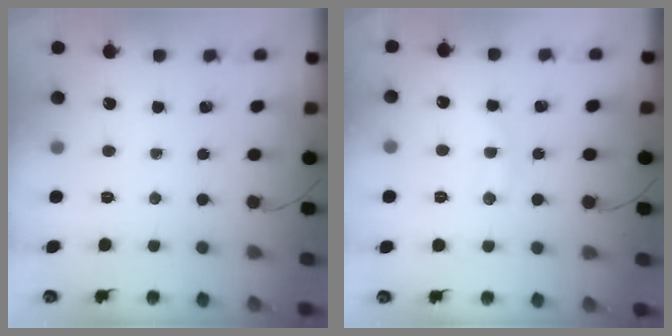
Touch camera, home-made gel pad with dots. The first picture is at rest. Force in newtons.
{"total": 7.8, "press": 7.8, "slide": 0.7}